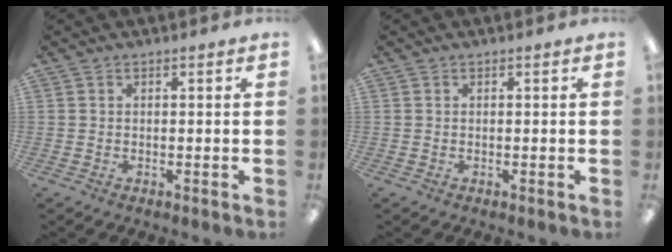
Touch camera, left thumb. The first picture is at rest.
{"total": 0.0}